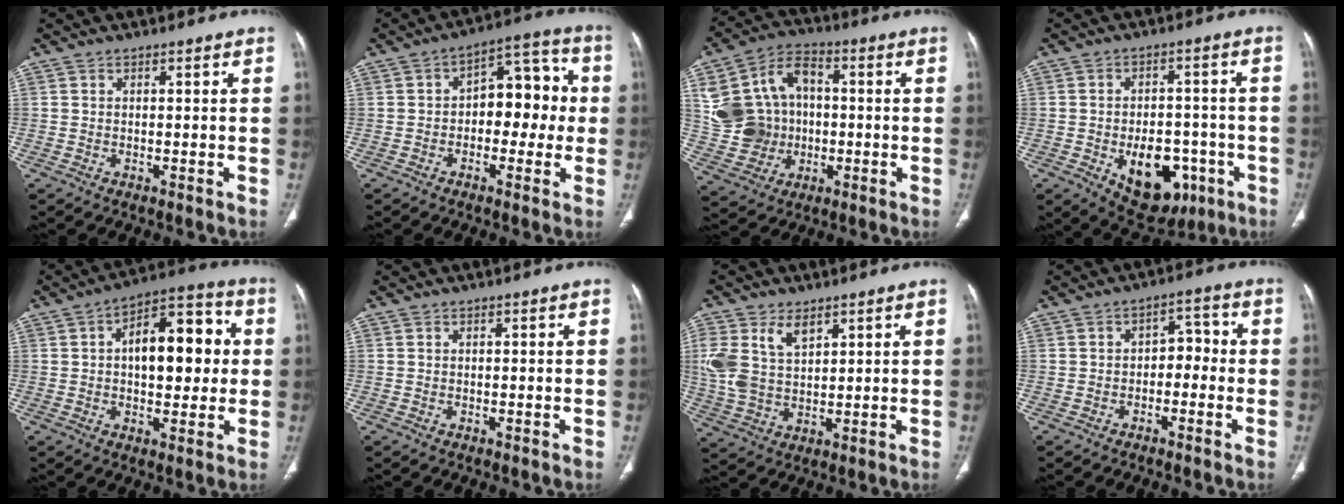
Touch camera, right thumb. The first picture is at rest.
{"total": 11.5, "force": [-0.2, 7.2, 9.0], "torque": [-0.076, 0.041, -0.014]}
{"total": 16.3, "force": [0.9, 13.6, 9.1], "torque": [-0.153, 0.024, 0.025]}
{"total": 14.2, "force": [-5.1, 8.8, 9.9], "torque": [-0.102, 0.024, -0.057]}
{"total": 15.5, "force": [2.0, 8.2, 13.0], "torque": [-0.154, 0.027, 0.025]}
{"total": 0.0}
{"total": 11.0, "force": [4.9, 6.6, 7.3], "torque": [-0.156, -0.008, 0.107]}
{"total": 4.8, "force": [-1.0, 3.3, 3.3], "torque": [-0.027, 0.030, -0.024]}